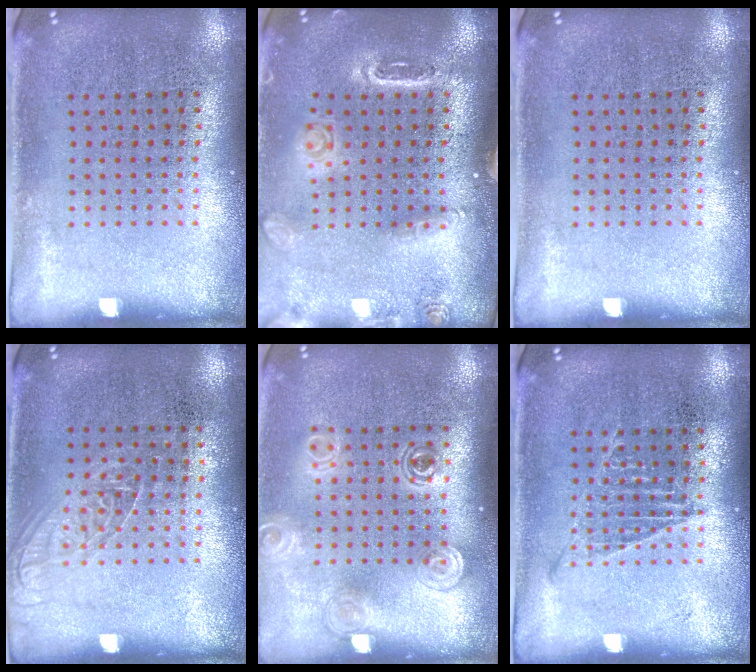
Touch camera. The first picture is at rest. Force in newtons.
{"total": 1.5, "press": 1.5, "slide": 0.2}
{"total": 0.0}
{"total": 1.2, "press": 1.1, "slide": 0.5}
{"total": 1.4, "press": 1.2, "slide": 0.7}
{"total": 1.0, "press": 1.0, "slide": 0.2}